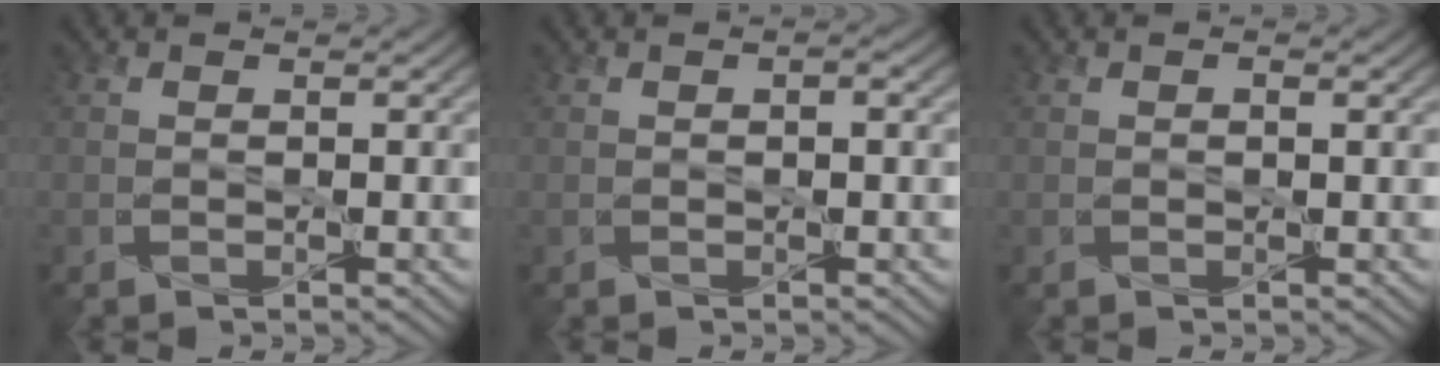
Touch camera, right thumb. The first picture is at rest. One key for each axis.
{"total": 0.9, "fx": 0.3, "fy": 0.4, "fz": 0.7, "tx": -0.012, "ty": -0.001, "tz": 0.009}
{"total": 0.5, "fx": 0.3, "fy": 0.2, "fz": 0.4, "tx": -0.005, "ty": -0.003, "tz": 0.008}